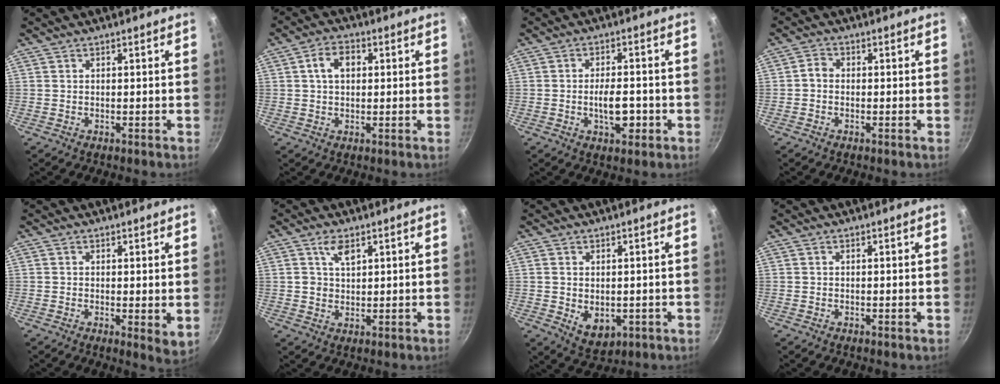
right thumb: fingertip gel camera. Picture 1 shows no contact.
{"total": 5.7, "force": [1.2, 3.9, 4.1], "torque": [-0.054, 0.012, 0.015]}
{"total": 6.7, "force": [-1.8, 3.1, 5.6], "torque": [-0.071, 0.010, -0.027]}
{"total": 2.0, "force": [-0.6, 1.5, 1.1], "torque": [-0.021, 0.013, -0.018]}
{"total": 4.0, "force": [0.6, 1.6, 3.6], "torque": [-0.049, -0.014, 0.009]}
{"total": 4.0, "force": [2.0, 2.4, 2.5], "torque": [-0.034, -0.011, 0.040]}
{"total": 5.8, "force": [-0.4, 4.1, 4.1], "torque": [-0.056, -0.013, 0.006]}
{"total": 0.0}